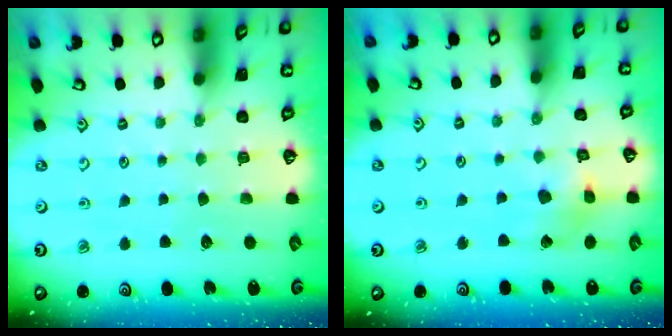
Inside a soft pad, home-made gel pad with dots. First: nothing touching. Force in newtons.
{"total": 7.8, "press": 7.8, "slide": 0.8}